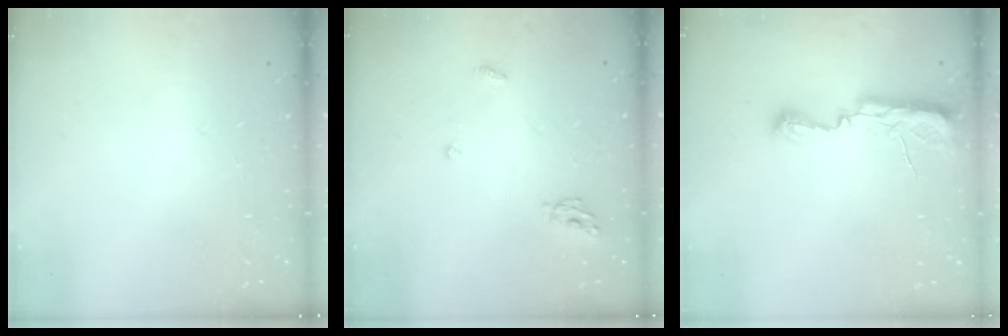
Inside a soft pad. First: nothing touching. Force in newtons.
{"total": 4.9, "press": 4.9, "slide": 0.4}
{"total": 8.1, "press": 8.1, "slide": 1.0}